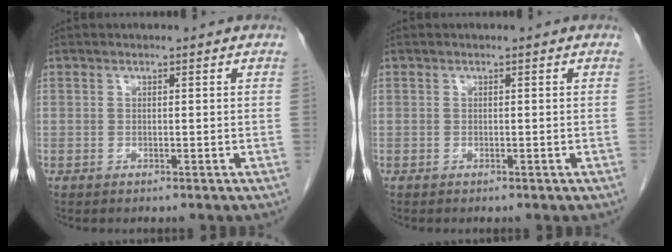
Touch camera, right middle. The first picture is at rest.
{"total": 0.0}